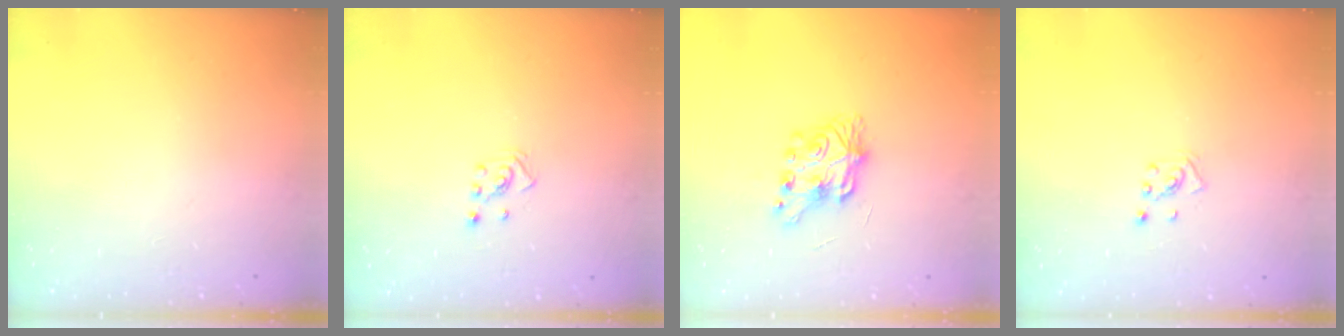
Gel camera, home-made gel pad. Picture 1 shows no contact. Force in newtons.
{"total": 2.1, "press": 1.9, "slide": 0.8}
{"total": 7.8, "press": 7.8, "slide": 0.1}
{"total": 2.2, "press": 2.2, "slide": 0.3}